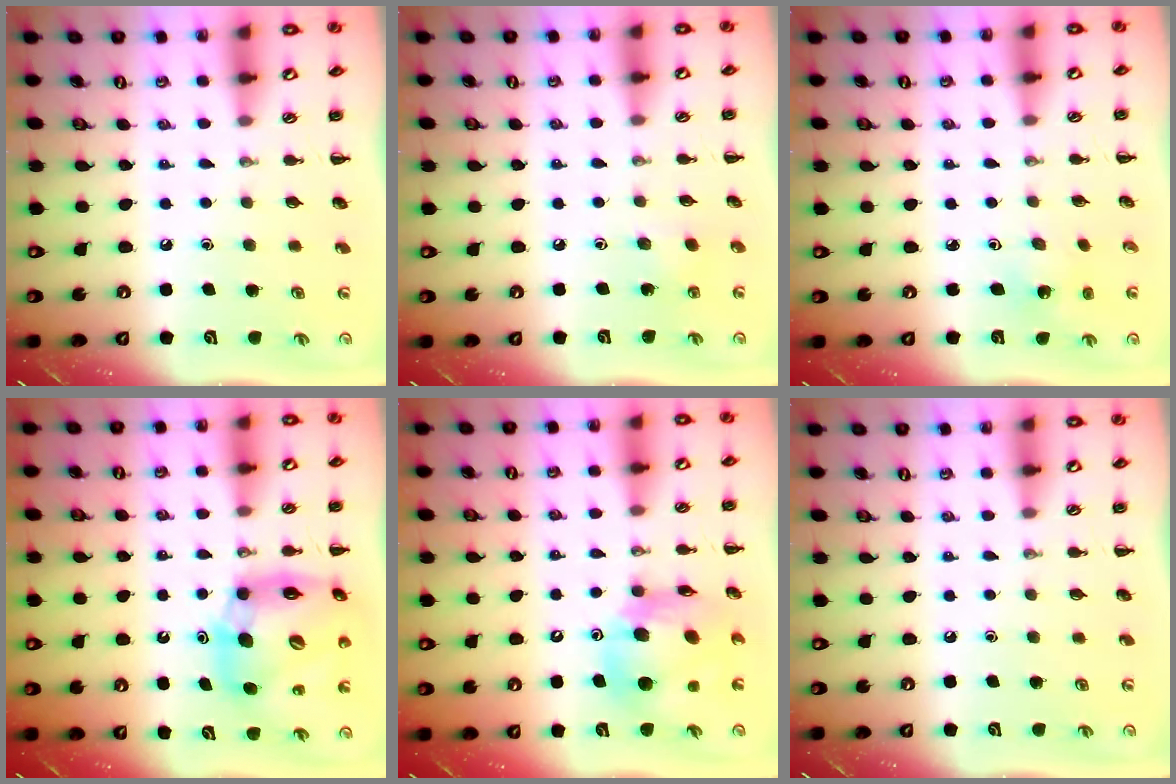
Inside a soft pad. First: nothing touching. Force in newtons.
{"total": 1.9, "press": 1.8, "slide": 0.7}
{"total": 2.1, "press": 1.9, "slide": 0.7}
{"total": 12.6, "press": 12.3, "slide": 3.0}
{"total": 12.2, "press": 11.7, "slide": 3.7}
{"total": 0.0}